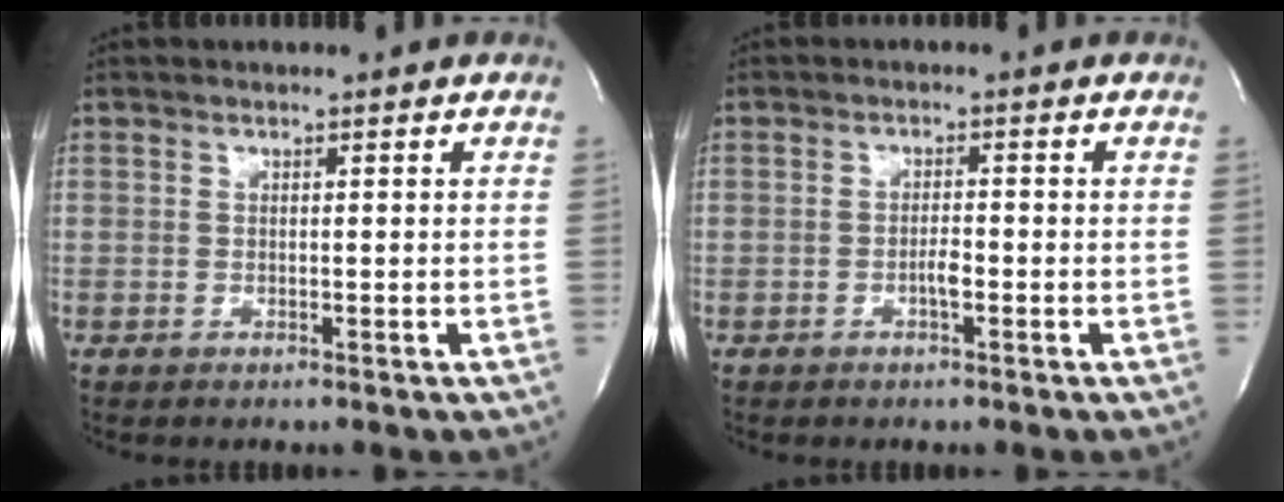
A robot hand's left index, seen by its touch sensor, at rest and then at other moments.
{"total": 1.5, "force": [-0.7, 0.2, 1.3], "torque": [-0.023, 0.001, -0.014]}